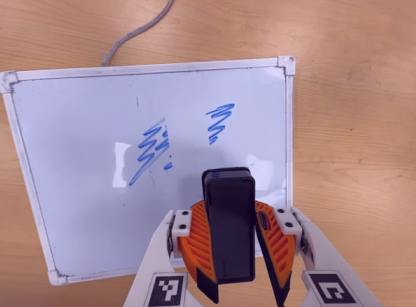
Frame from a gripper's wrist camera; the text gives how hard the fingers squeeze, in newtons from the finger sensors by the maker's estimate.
{"total": 9.3, "left": 9.4, "right": 9.2}